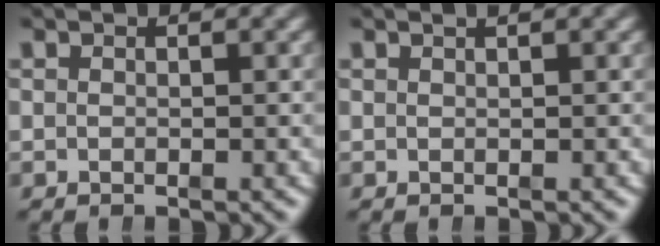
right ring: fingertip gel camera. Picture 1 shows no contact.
{"total": 1.0, "force": [0.6, -0.7, 0.5], "torque": [0.001, 0.004, 0.010]}